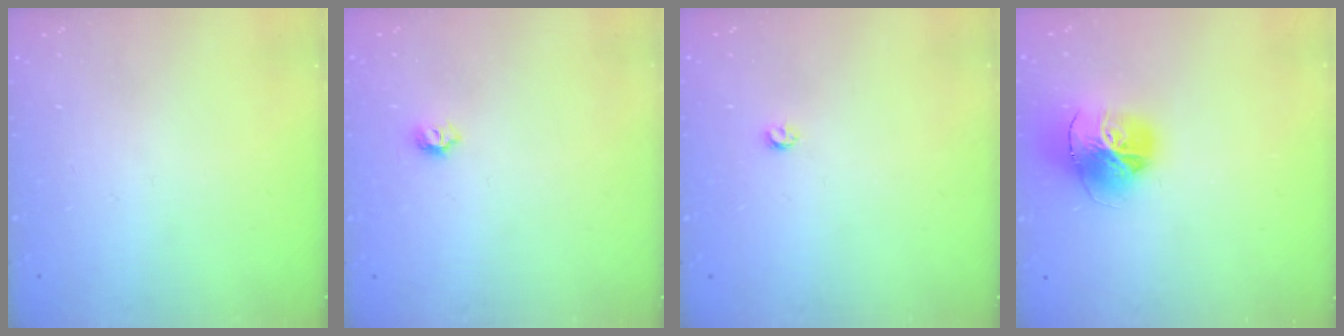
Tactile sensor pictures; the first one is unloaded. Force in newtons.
{"total": 5.5, "press": 5.5, "slide": 0.5}
{"total": 2.9, "press": 2.8, "slide": 0.5}
{"total": 17.3, "press": 17.2, "slide": 1.8}